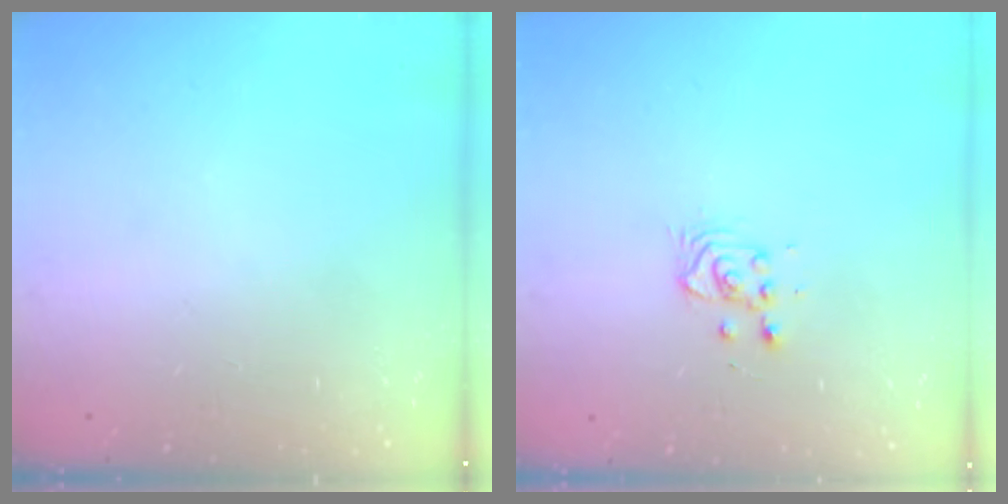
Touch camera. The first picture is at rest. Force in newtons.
{"total": 3.3, "press": 3.3, "slide": 0.2}